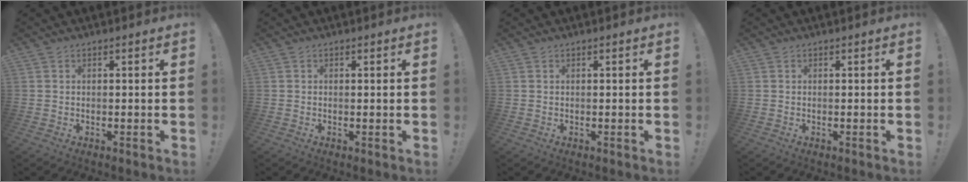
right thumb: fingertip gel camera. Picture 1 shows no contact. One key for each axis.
{"total": 0.5, "fx": 0.2, "fy": -0.1, "fz": 0.4, "tx": 0.003, "ty": -0.005, "tz": 0.002}
{"total": 0.0}
{"total": 0.0}